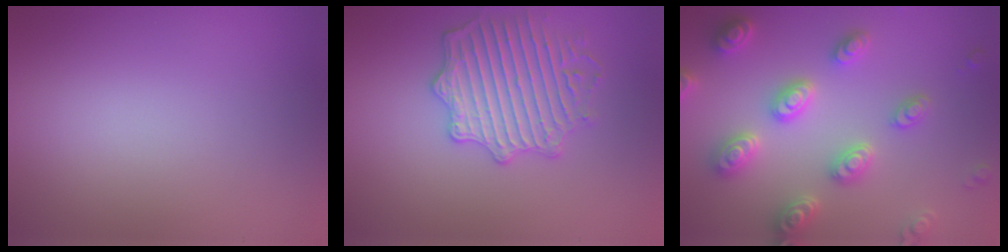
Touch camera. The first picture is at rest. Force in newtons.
{"total": 4.1, "press": 4.0, "slide": 0.5}
{"total": 5.0, "press": 4.8, "slide": 1.1}